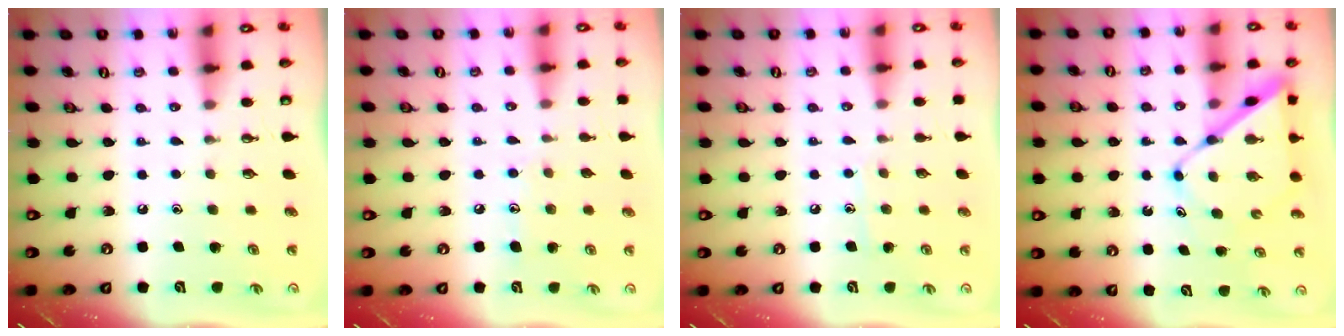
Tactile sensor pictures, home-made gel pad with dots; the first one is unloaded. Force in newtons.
{"total": 6.5, "press": 6.5, "slide": 0.6}
{"total": 5.7, "press": 5.7, "slide": 0.7}
{"total": 10.1, "press": 10.1, "slide": 1.0}